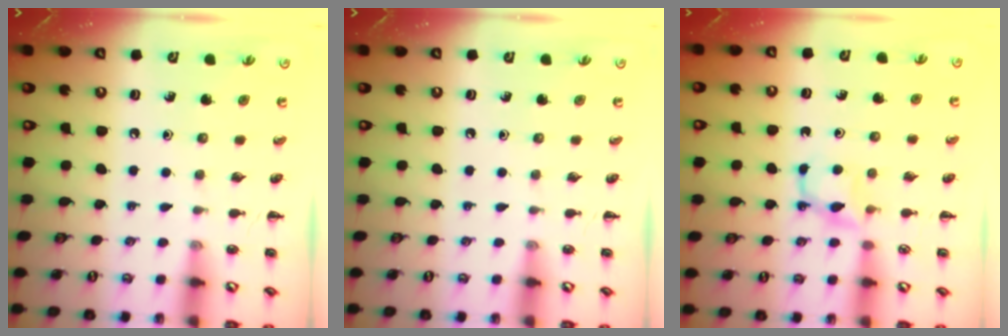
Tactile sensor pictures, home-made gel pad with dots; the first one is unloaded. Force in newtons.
{"total": 0.0}
{"total": 4.7, "press": 4.4, "slide": 1.4}